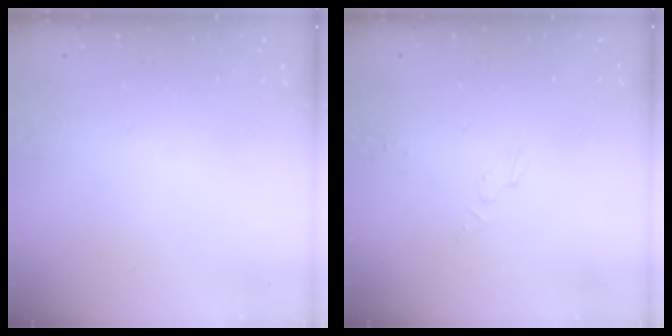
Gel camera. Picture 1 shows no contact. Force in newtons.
{"total": 2.9, "press": 2.9, "slide": 0.2}